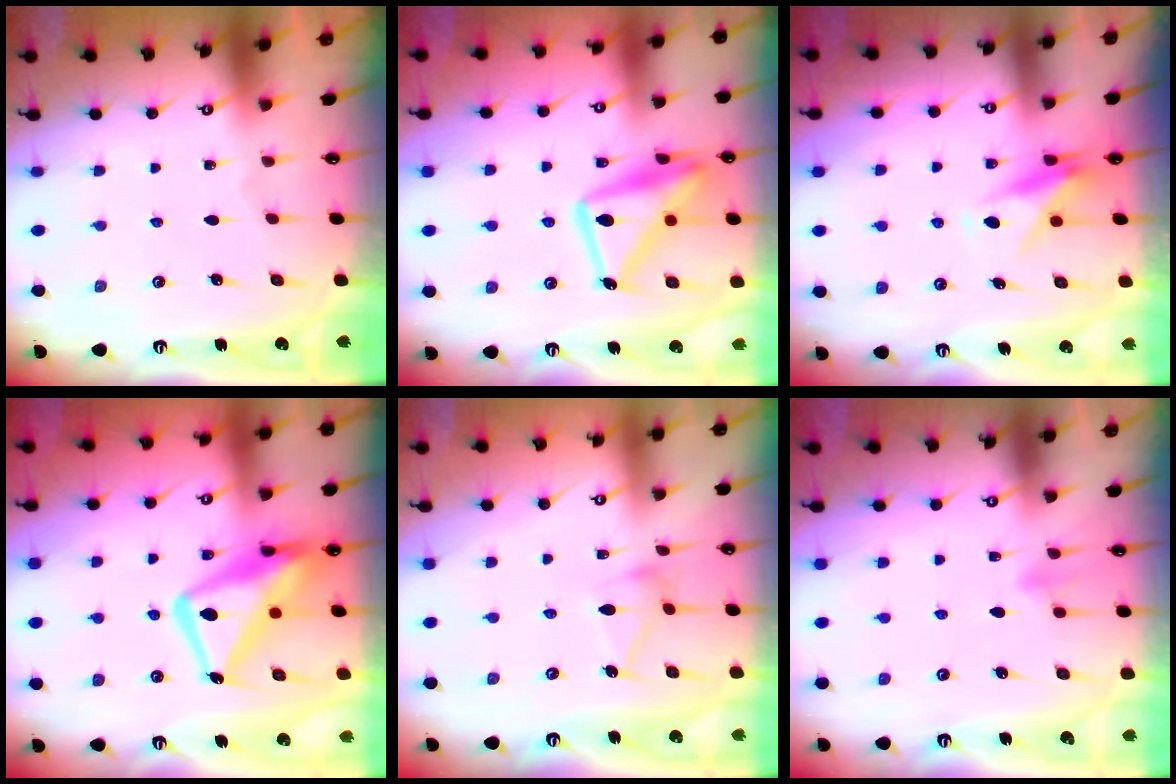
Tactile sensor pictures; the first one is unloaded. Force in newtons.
{"total": 16.7, "press": 16.6, "slide": 1.3}
{"total": 9.5, "press": 9.5, "slide": 0.8}
{"total": 16.7, "press": 16.7, "slide": 1.5}
{"total": 10.4, "press": 10.4, "slide": 0.4}
{"total": 6.3, "press": 6.2, "slide": 1.3}